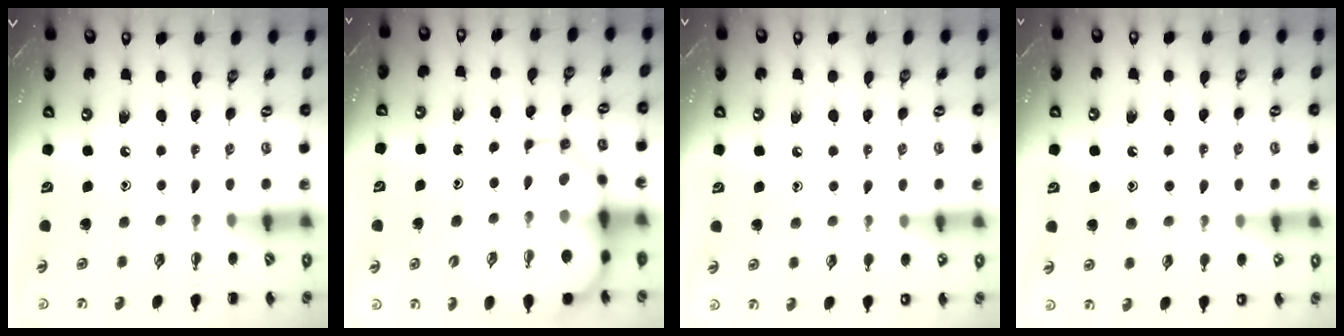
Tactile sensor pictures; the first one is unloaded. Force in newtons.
{"total": 14.1, "press": 13.6, "slide": 3.9}
{"total": 5.7, "press": 5.4, "slide": 1.6}
{"total": 9.4, "press": 9.3, "slide": 1.4}